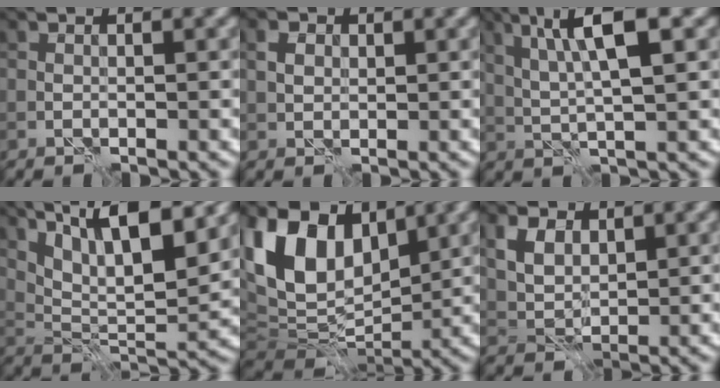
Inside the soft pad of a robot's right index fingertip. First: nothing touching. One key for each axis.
{"total": 1.7, "fx": 0.3, "fy": 1.4, "fz": 0.9, "tx": -0.017, "ty": 0.002, "tz": 0.004}
{"total": 6.6, "fx": 2.5, "fy": 1.2, "fz": 6.0, "tx": -0.111, "ty": 0.008, "tz": 0.047}
{"total": 11.5, "fx": 6.8, "fy": 3.7, "fz": 8.5, "tx": -0.131, "ty": 0.005, "tz": 0.100}
{"total": 12.4, "fx": 4.5, "fy": 8.1, "fz": 8.3, "tx": -0.171, "ty": 0.012, "tz": 0.084}
{"total": 3.7, "fx": 1.5, "fy": 2.5, "fz": 2.3, "tx": -0.046, "ty": -0.006, "tz": 0.025}